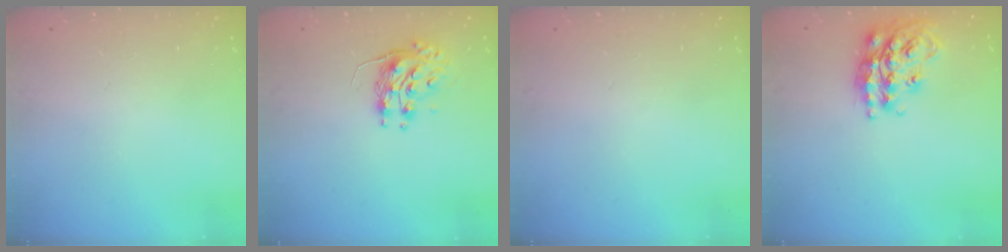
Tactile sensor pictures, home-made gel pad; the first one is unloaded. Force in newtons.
{"total": 8.7, "press": 8.7, "slide": 0.8}
{"total": 0.0}
{"total": 19.4, "press": 19.4, "slide": 1.4}